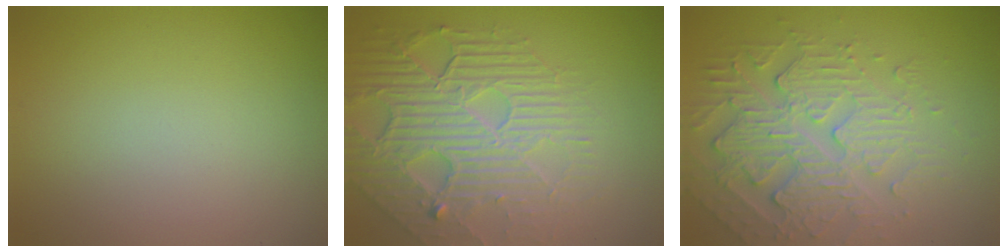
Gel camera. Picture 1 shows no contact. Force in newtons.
{"total": 7.8, "press": 5.5, "slide": 5.6}
{"total": 5.1, "press": 4.3, "slide": 2.8}